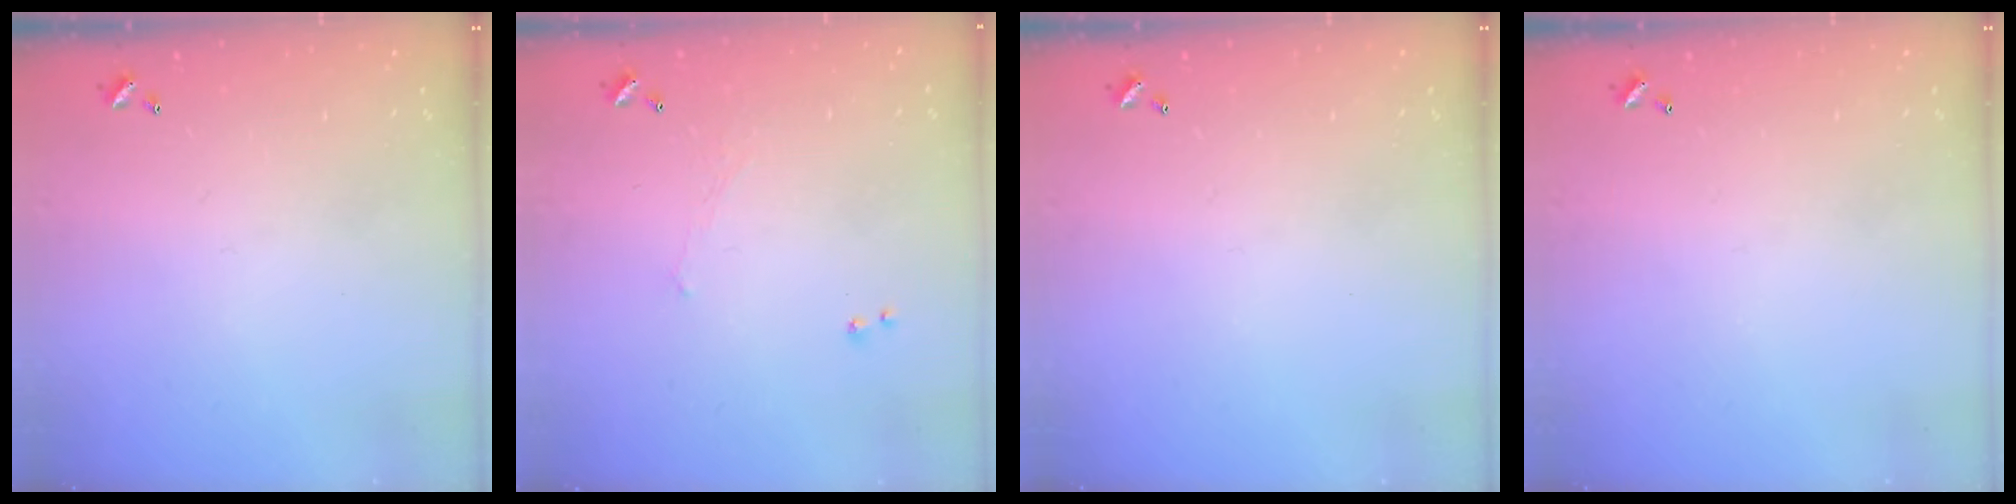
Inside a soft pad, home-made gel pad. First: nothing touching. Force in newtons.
{"total": 0.7, "press": 0.3, "slide": 0.6}
{"total": 0.0}
{"total": 0.0}